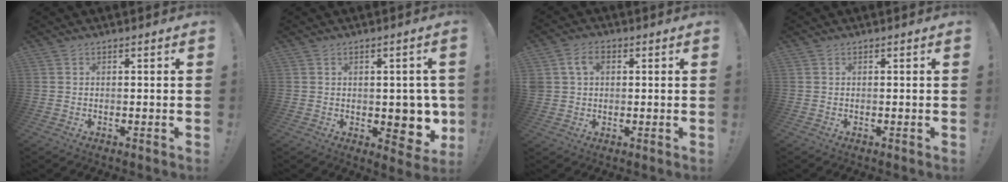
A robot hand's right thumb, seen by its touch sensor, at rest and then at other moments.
{"total": 8.4, "force": [-0.7, 5.6, 6.1], "torque": [-0.054, -0.007, 0.000]}
{"total": 5.9, "force": [2.0, 4.4, 3.3], "torque": [-0.060, 0.009, 0.041]}
{"total": 0.0}